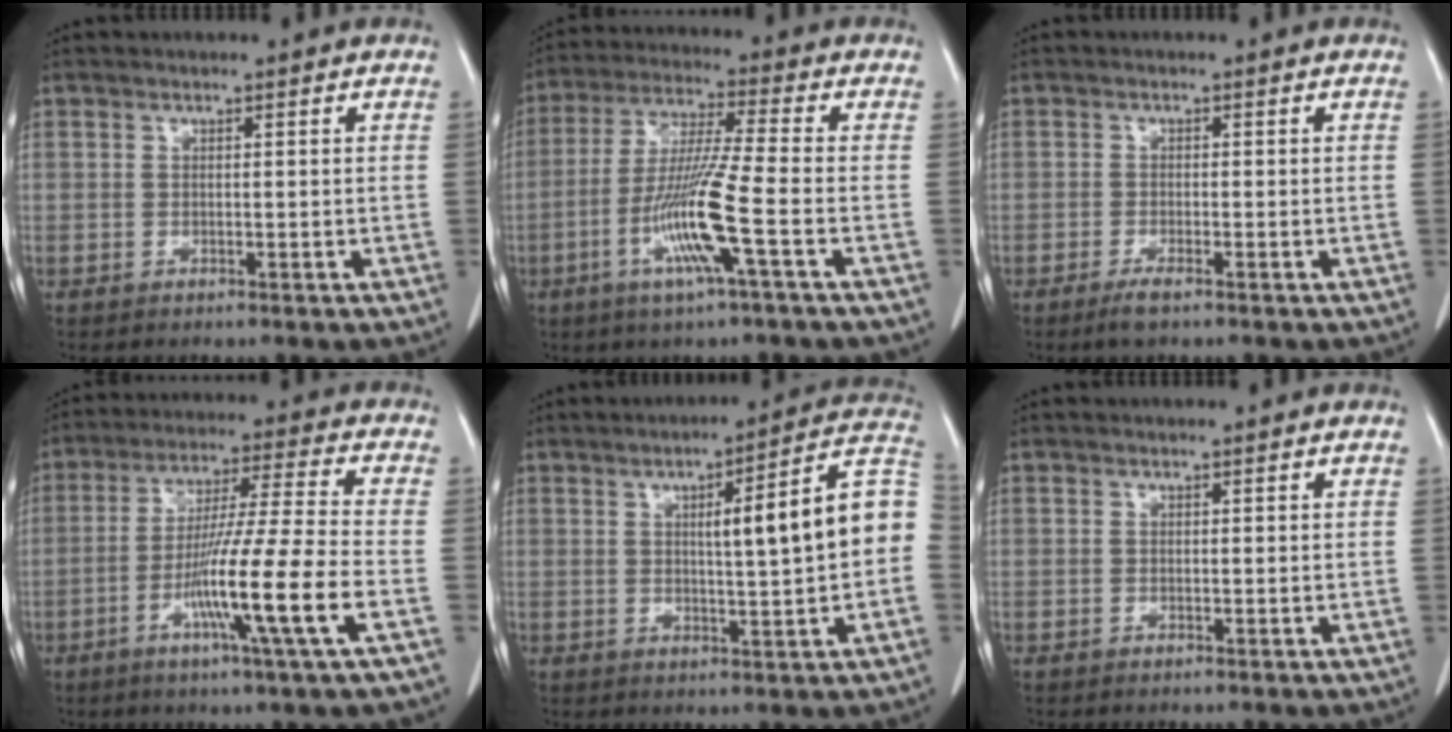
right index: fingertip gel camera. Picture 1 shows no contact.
{"total": 11.8, "force": [-4.1, -0.7, 11.1], "torque": [-0.224, -0.014, -0.083]}
{"total": 2.1, "force": [-1.5, 0.2, 1.4], "torque": [-0.033, -0.004, -0.029]}
{"total": 14.4, "force": [-5.1, -1.7, 13.4], "torque": [-0.245, -0.016, -0.095]}
{"total": 13.1, "force": [0.8, 1.0, 13.0], "torque": [-0.170, 0.029, 0.008]}
{"total": 0.0}